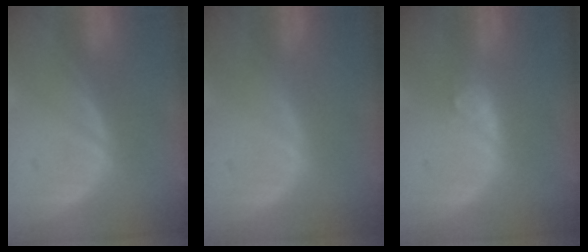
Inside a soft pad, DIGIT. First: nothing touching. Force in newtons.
{"total": 0.0}
{"total": 2.6, "press": 2.6, "slide": 0.3}